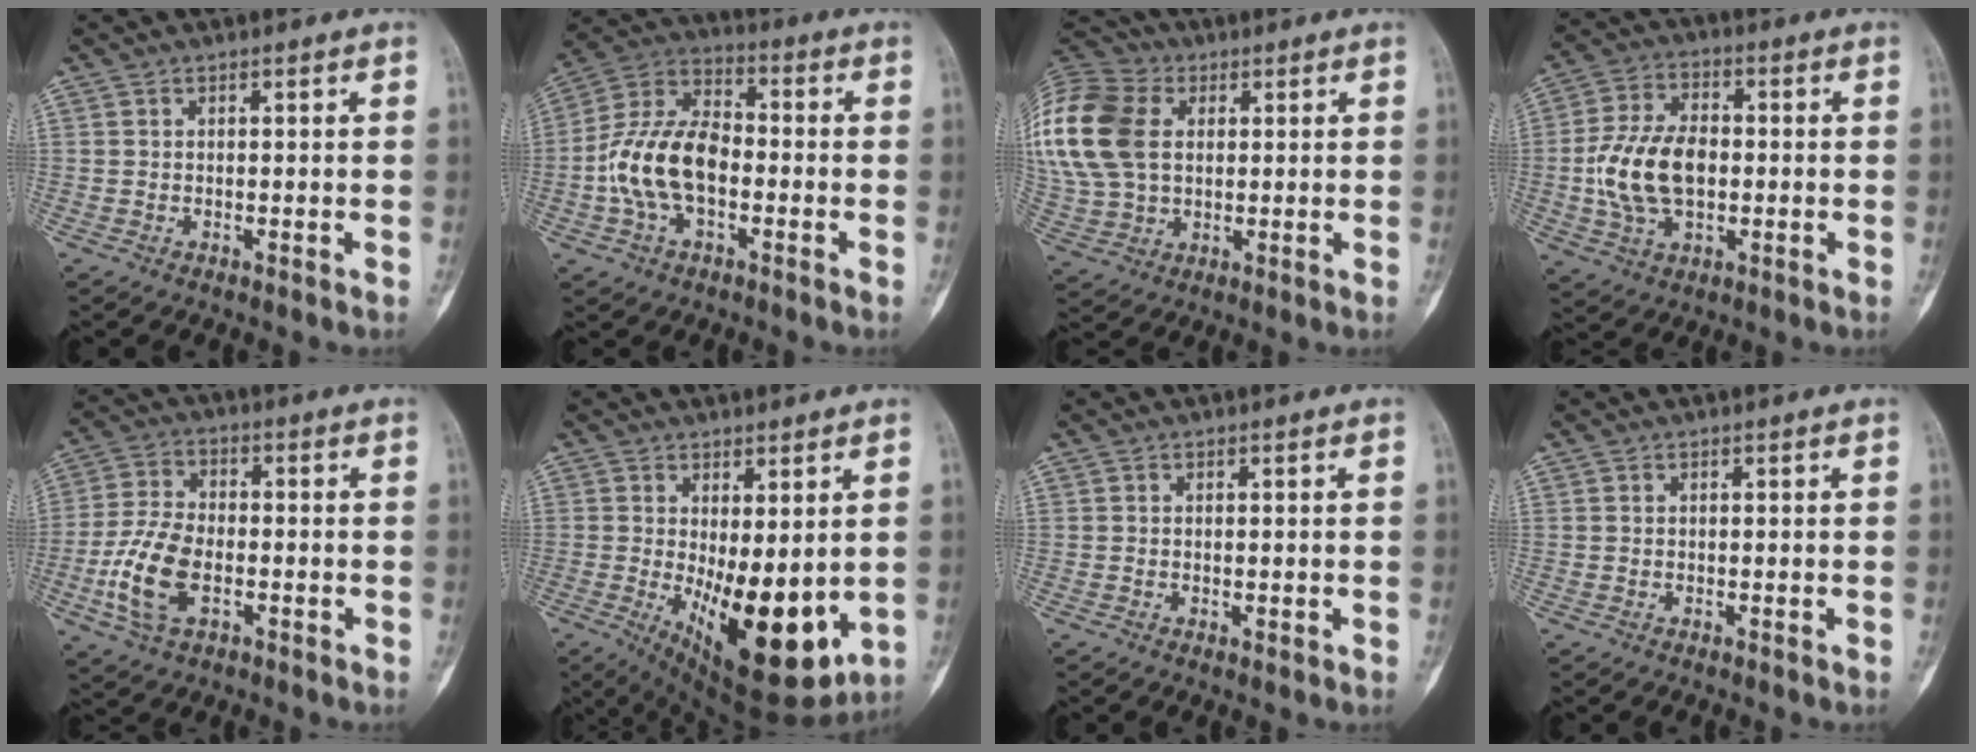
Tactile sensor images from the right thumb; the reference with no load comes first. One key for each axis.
{"total": 14.3, "fx": -2.6, "fy": 8.5, "fz": 11.1, "tx": -0.216, "ty": 0.039, "tz": -0.053}
{"total": 22.5, "fx": 4.8, "fy": 15.9, "fz": 15.2, "tx": -0.359, "ty": 0.026, "tz": 0.094}
{"total": 13.5, "fx": -1.0, "fy": 8.4, "fz": 10.5, "tx": -0.197, "ty": 0.015, "tz": -0.016}
{"total": 11.4, "fx": -3.3, "fy": 6.5, "fz": 8.7, "tx": -0.183, "ty": 0.013, "tz": -0.065}
{"total": 15.7, "fx": -1.9, "fy": 6.6, "fz": 14.1, "tx": -0.193, "ty": -0.035, "tz": -0.004}
{"total": 0.7, "fx": -0.1, "fy": 0.4, "fz": 0.6, "tx": -0.006, "ty": -0.002, "tz": -0.001}
{"total": 0.0}